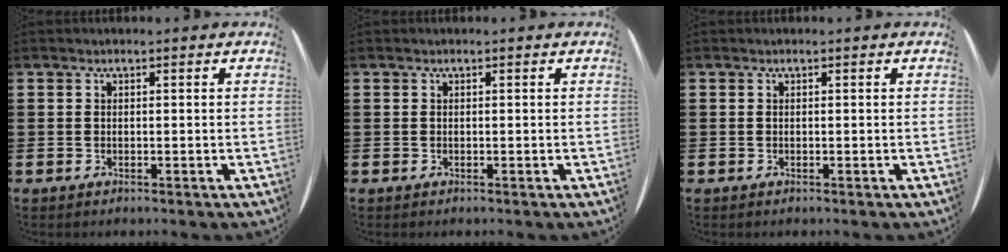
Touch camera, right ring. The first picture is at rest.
{"total": 0.0}
{"total": 0.0}